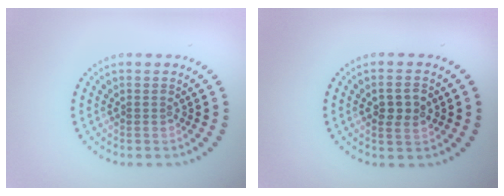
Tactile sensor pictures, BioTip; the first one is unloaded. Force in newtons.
{"total": 2.4, "press": 2.4, "slide": 0.3}